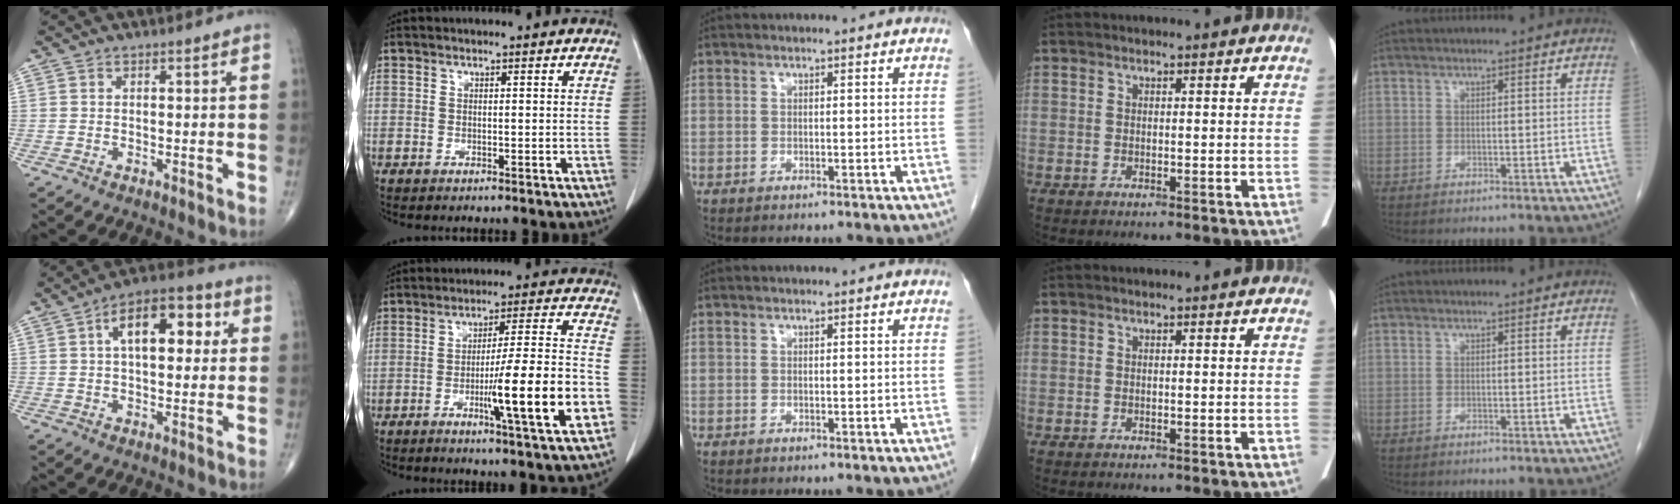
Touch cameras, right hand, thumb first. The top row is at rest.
{"thumb": {"total": 13.1, "force": [3.4, 6.7, 10.8], "torque": [-0.146, 0.023, 0.046]}, "index": {"total": 14.3, "force": [-4.5, -0.1, 13.6], "torque": [-0.211, -0.008, -0.073]}}